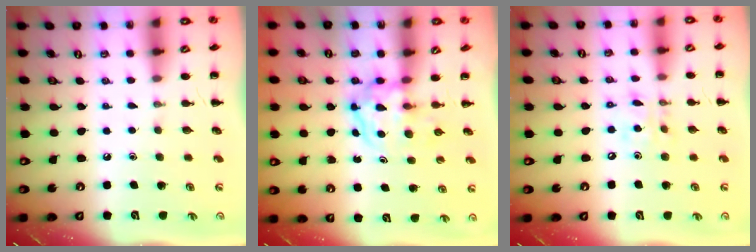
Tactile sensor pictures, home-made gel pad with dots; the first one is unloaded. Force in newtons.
{"total": 3.8, "press": 3.8, "slide": 0.4}
{"total": 9.1, "press": 8.9, "slide": 1.9}